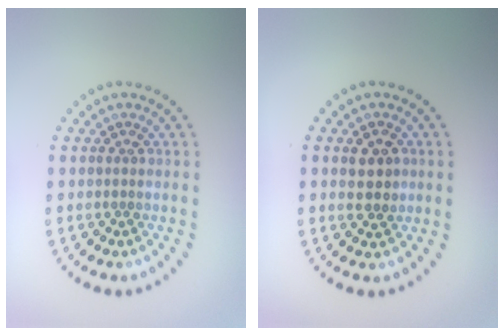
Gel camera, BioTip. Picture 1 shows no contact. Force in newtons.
{"total": 2.5, "press": 2.5, "slide": 0.2}